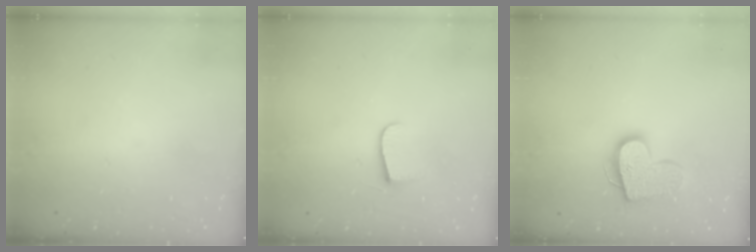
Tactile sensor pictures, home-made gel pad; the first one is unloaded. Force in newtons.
{"total": 6.5, "press": 6.5, "slide": 0.8}
{"total": 14.2, "press": 14.2, "slide": 1.0}